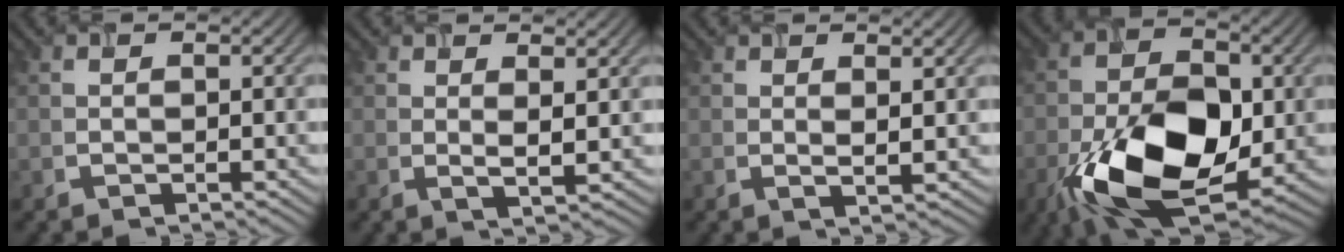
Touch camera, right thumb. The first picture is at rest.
{"total": 2.3, "force": [1.3, 0.2, 1.9], "torque": [-0.041, -0.005, 0.023]}
{"total": 1.8, "force": [1.2, 0.1, 1.3], "torque": [-0.026, -0.004, 0.021]}
{"total": 15.9, "force": [-5.3, 8.9, 12.1], "torque": [-0.235, -0.029, -0.092]}